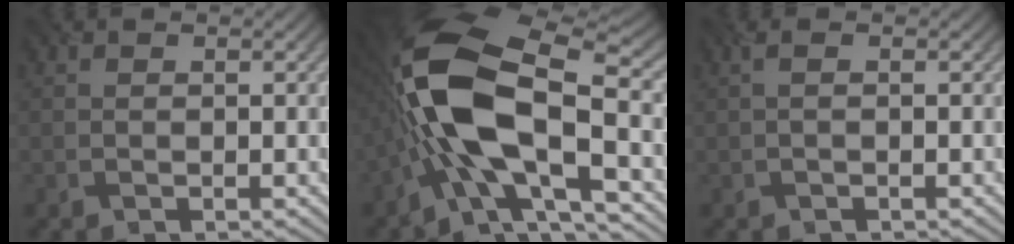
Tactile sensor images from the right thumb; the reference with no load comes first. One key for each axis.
{"total": 16.4, "fx": -2.7, "fy": 7.2, "fz": 14.4, "tx": -0.288, "ty": 0.006, "tz": -0.058}
{"total": 0.8, "fx": 0.0, "fy": 0.0, "fz": 0.8, "tx": -0.016, "ty": 0.005, "tz": -0.001}